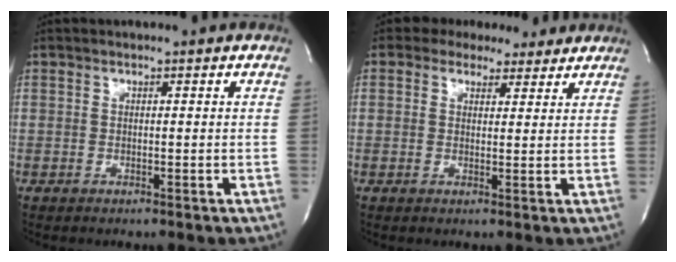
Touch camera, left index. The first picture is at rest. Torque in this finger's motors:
{"motor_torque": [1.47, -0.67, 0.16, -0.01]}